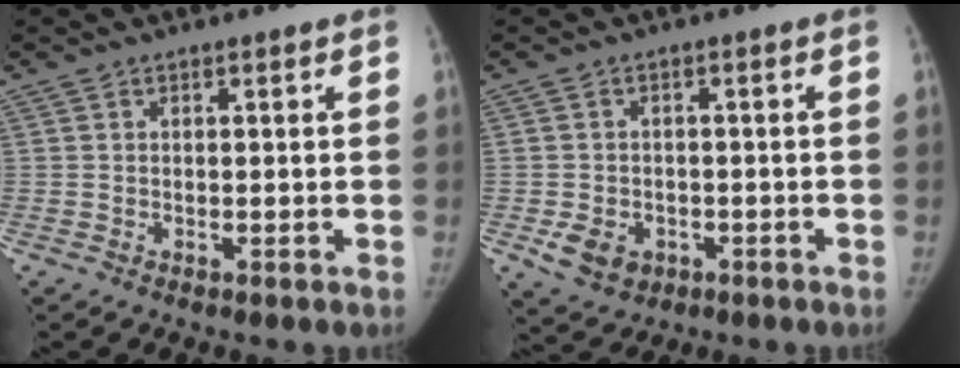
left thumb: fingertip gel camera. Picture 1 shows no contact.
{"total": 6.1, "force": [-2.3, 4.9, 2.9], "torque": [-0.043, 0.010, -0.025]}